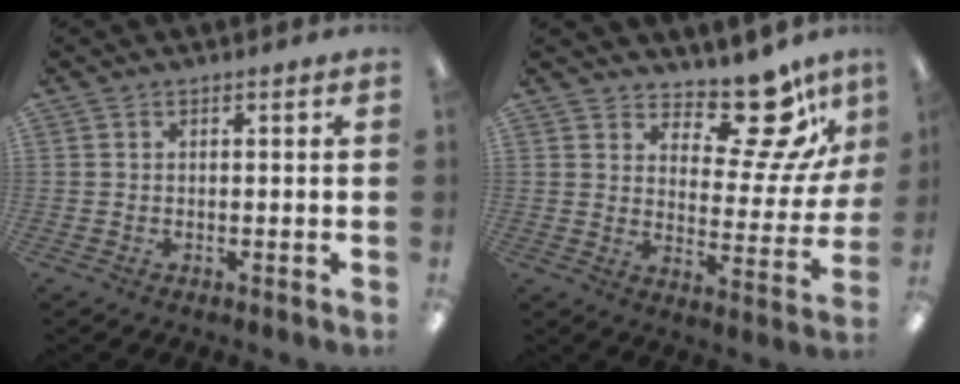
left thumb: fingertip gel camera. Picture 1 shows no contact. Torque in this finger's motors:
{"motor_torque": [0.18, 0.14, -0.28, -0.06, 0.01]}